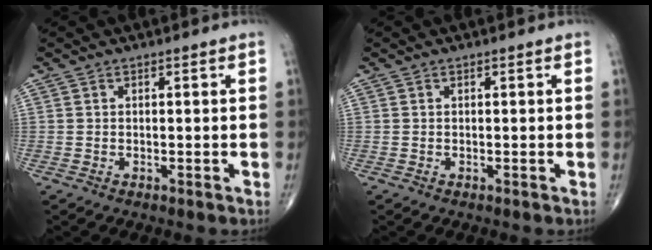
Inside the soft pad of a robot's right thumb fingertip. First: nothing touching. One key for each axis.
{"total": 0.0}